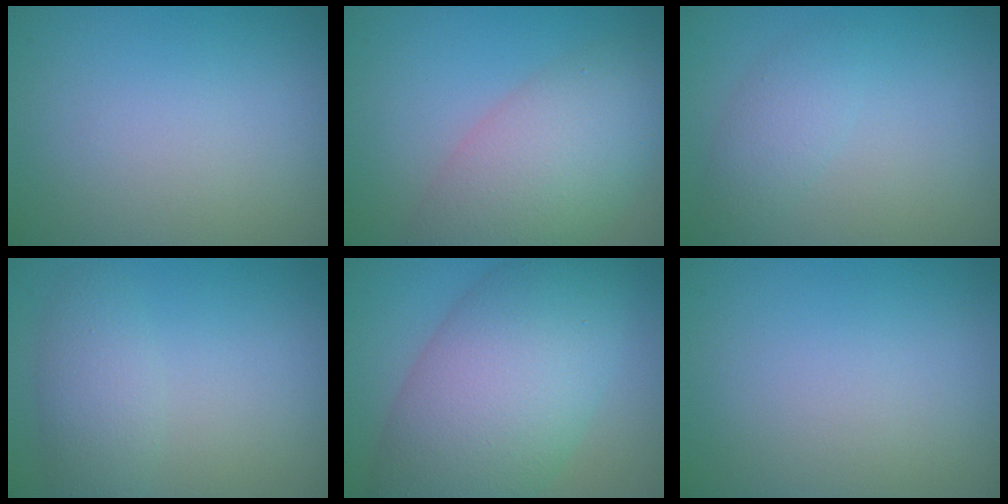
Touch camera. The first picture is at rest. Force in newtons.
{"total": 7.2, "press": 7.2, "slide": 0.3}
{"total": 2.0, "press": 2.0, "slide": 0.1}
{"total": 2.9, "press": 2.9, "slide": 0.1}
{"total": 10.7, "press": 10.7, "slide": 0.5}
{"total": 0.0}